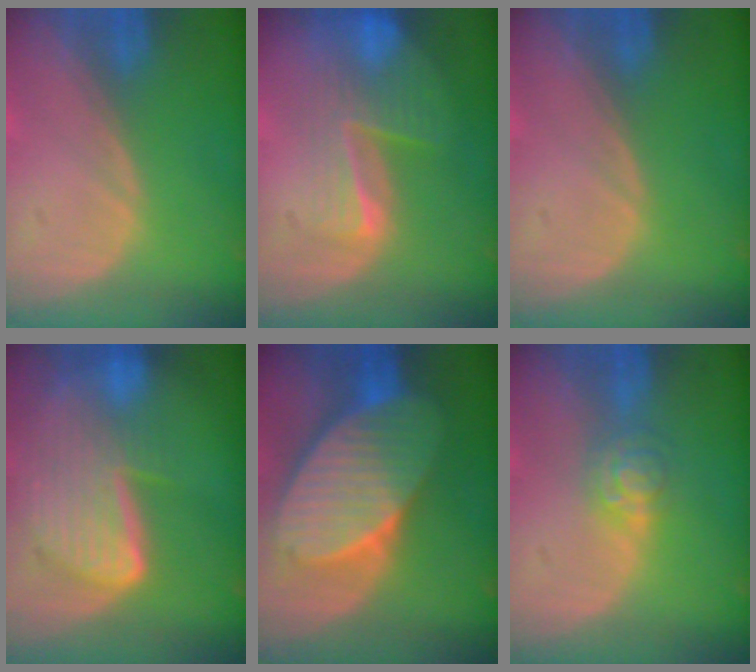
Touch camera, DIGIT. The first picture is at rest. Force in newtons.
{"total": 8.4, "press": 7.2, "slide": 4.3}
{"total": 0.0}
{"total": 9.1, "press": 8.0, "slide": 4.5}
{"total": 10.9, "press": 10.9, "slide": 0.7}
{"total": 4.5, "press": 3.9, "slide": 2.3}